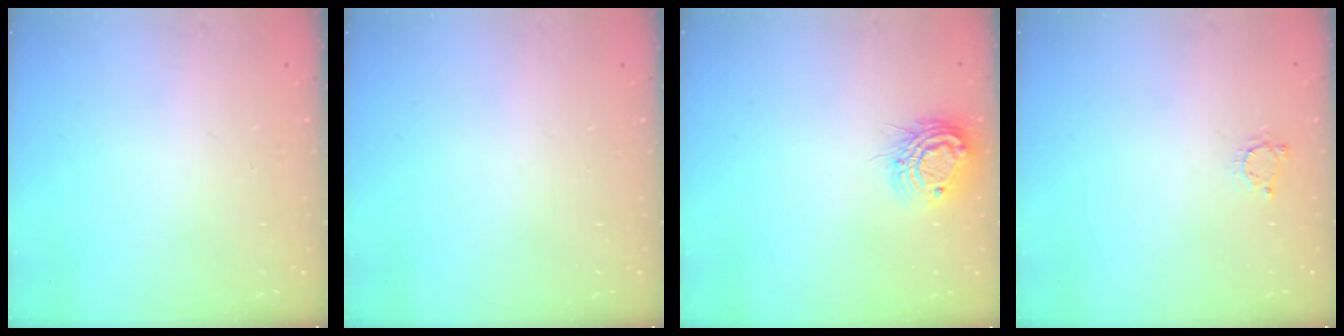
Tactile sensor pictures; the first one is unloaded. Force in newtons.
{"total": 0.0}
{"total": 10.4, "press": 10.3, "slide": 0.9}
{"total": 3.3, "press": 3.2, "slide": 0.5}